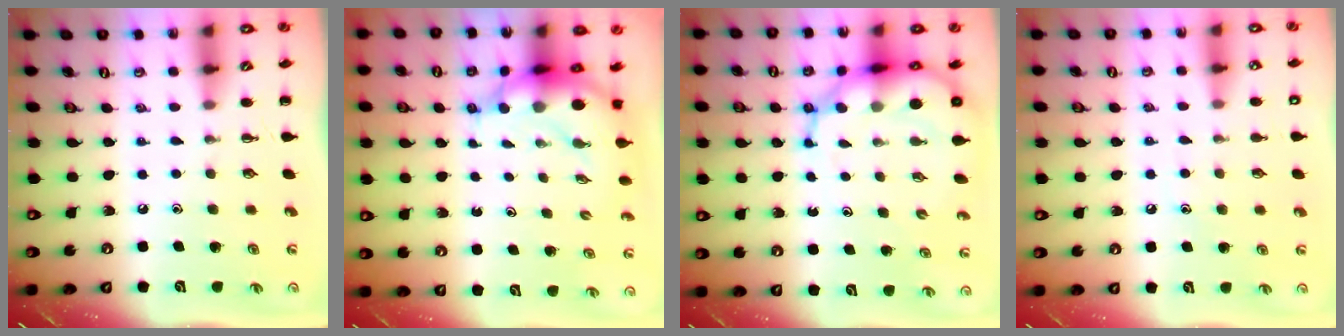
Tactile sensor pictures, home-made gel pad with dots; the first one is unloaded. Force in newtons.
{"total": 7.4, "press": 7.2, "slide": 1.7}
{"total": 11.6, "press": 11.2, "slide": 3.2}
{"total": 7.2, "press": 7.0, "slide": 1.8}